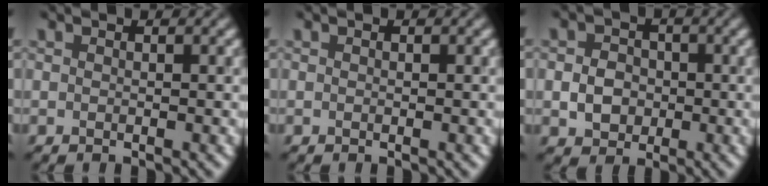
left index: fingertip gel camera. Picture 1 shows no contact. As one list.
[{"total": 0.0}, {"total": 3.2, "force": [-0.4, 2.7, 1.6], "torque": [-0.027, -0.001, -0.012]}]